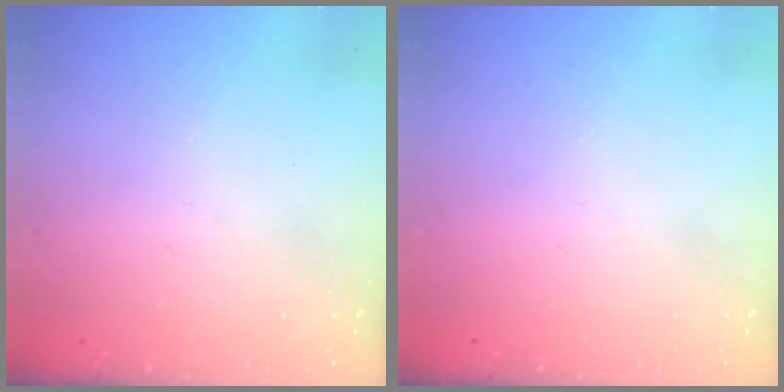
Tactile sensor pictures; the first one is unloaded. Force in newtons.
{"total": 0.0}